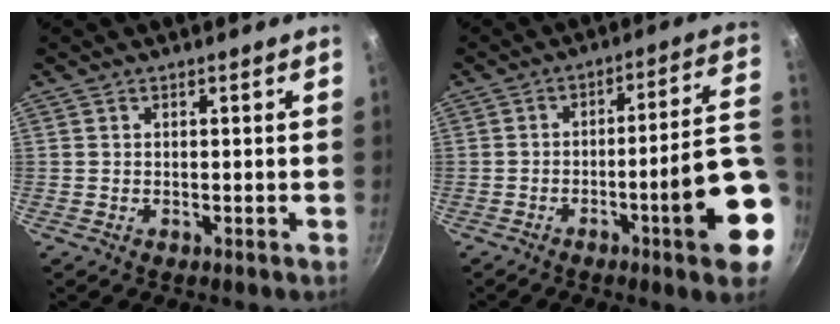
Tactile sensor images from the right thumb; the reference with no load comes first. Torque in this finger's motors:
{"motor_torque": [2.23, 2.07, 1.83, -0.82, 0.43]}